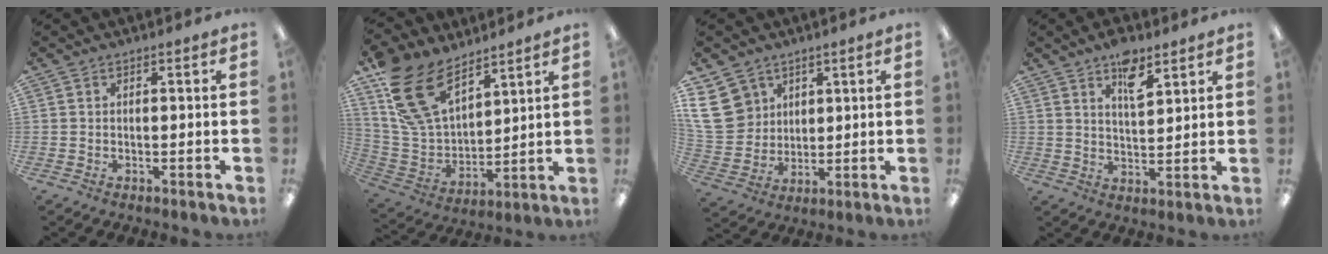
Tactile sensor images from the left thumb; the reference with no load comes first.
{"total": 17.7, "force": [11.1, 9.9, 9.7], "torque": [-0.222, -0.043, 0.212]}
{"total": 11.6, "force": [5.2, 9.5, 4.1], "torque": [-0.089, -0.016, 0.105]}
{"total": 7.5, "force": [5.0, 3.2, 4.6], "torque": [-0.063, -0.024, 0.083]}